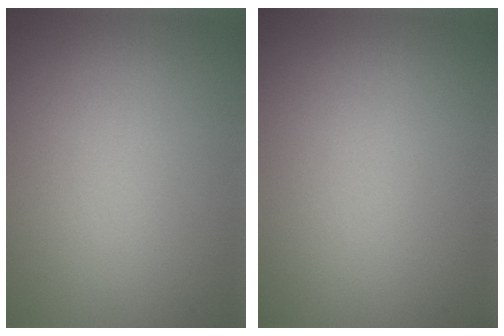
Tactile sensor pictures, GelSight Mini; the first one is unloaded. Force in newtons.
{"total": 0.0}